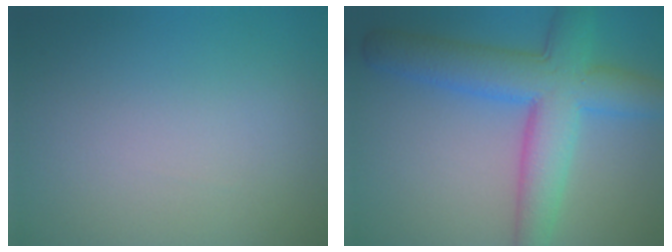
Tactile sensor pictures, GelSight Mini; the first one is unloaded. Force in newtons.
{"total": 8.2, "press": 8.2, "slide": 0.3}